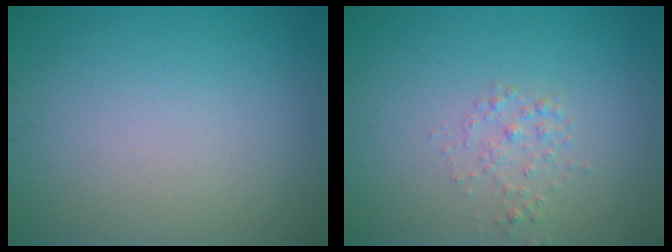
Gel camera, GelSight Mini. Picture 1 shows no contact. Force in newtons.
{"total": 1.4, "press": 1.4, "slide": 0.0}